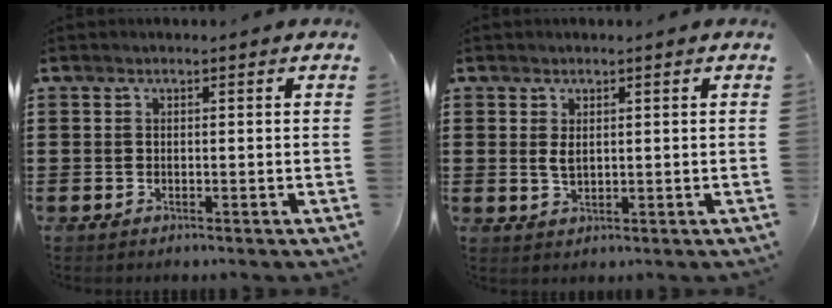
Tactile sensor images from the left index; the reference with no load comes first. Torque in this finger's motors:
{"motor_torque": [0.56, 0.48, 0.33, 0.06]}